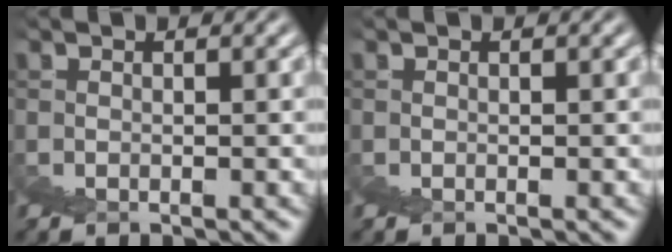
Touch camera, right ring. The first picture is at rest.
{"total": 0.0}